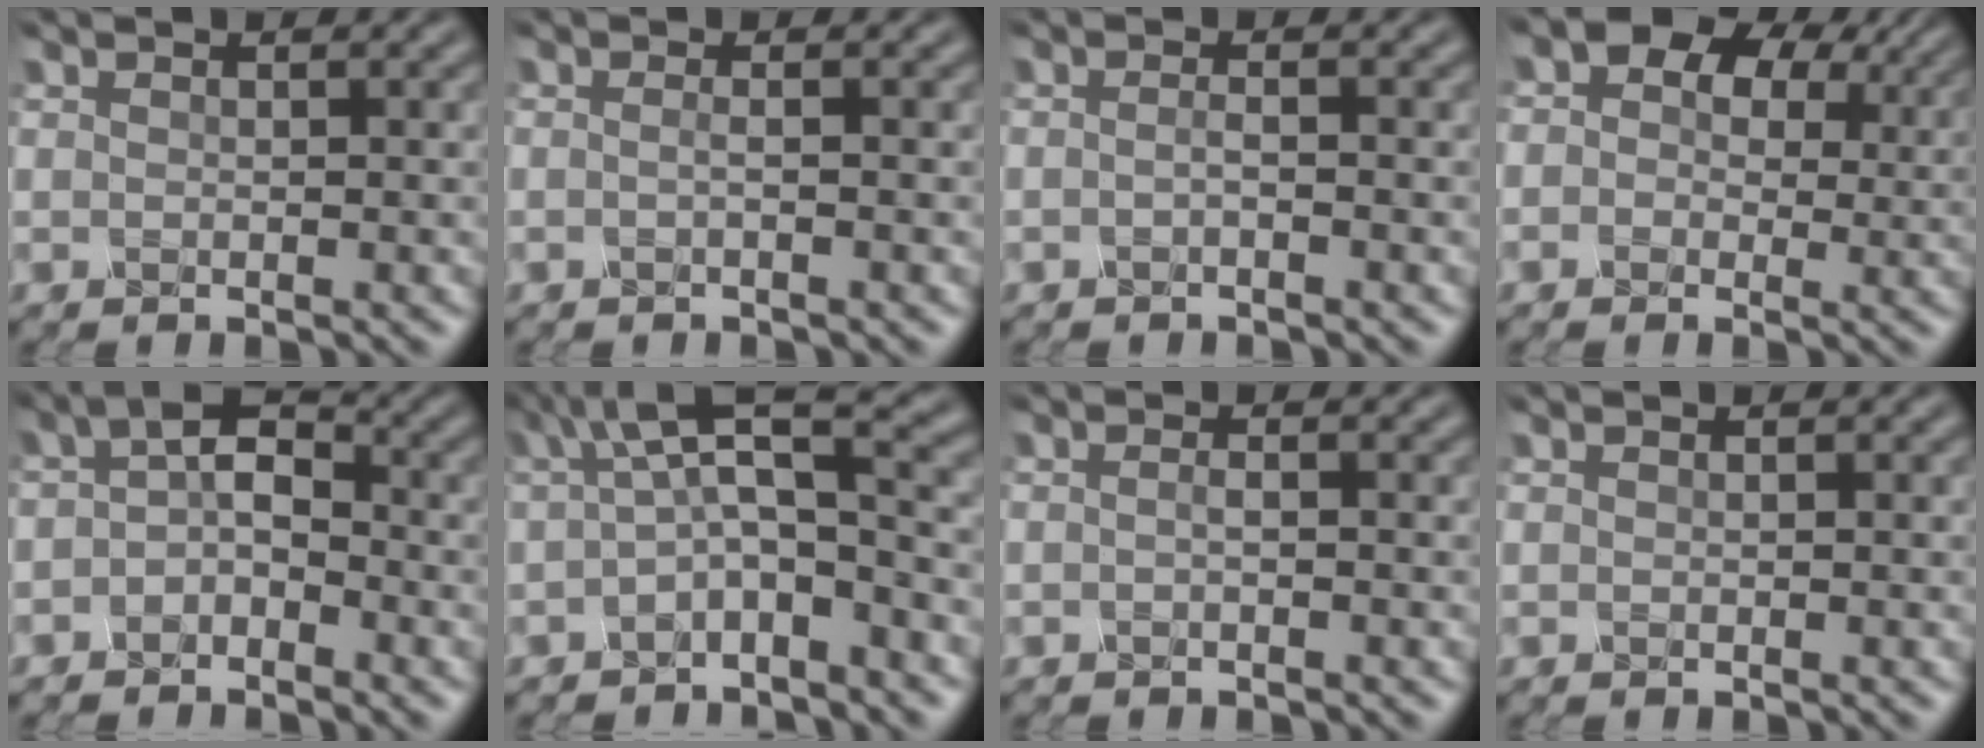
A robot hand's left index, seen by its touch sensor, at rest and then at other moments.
{"total": 0.8, "force": [-0.6, 0.0, 0.6], "torque": [-0.011, 0.002, -0.017]}
{"total": 0.9, "force": [-0.7, 0.0, 0.5], "torque": [-0.012, 0.002, -0.016]}
{"total": 9.9, "force": [4.6, 6.9, 5.4], "torque": [-0.083, 0.031, 0.036]}
{"total": 3.3, "force": [-1.1, 2.1, 2.3], "torque": [-0.036, 0.012, -0.034]}
{"total": 5.5, "force": [0.0, 1.7, 5.2], "torque": [-0.085, 0.014, -0.011]}
{"total": 0.7, "force": [-0.6, 0.0, 0.4], "torque": [-0.011, 0.004, -0.013]}
{"total": 0.0}